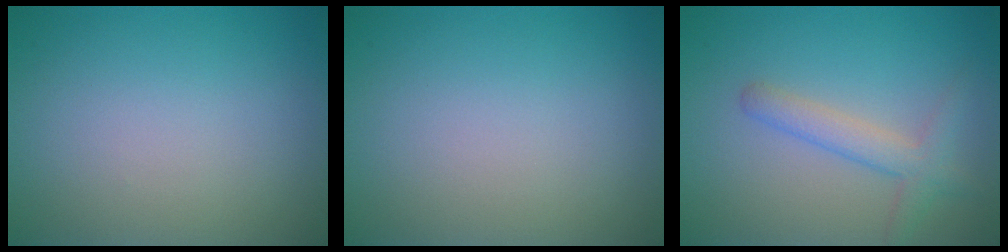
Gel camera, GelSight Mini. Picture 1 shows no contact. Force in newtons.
{"total": 0.0}
{"total": 2.8, "press": 2.8, "slide": 0.1}